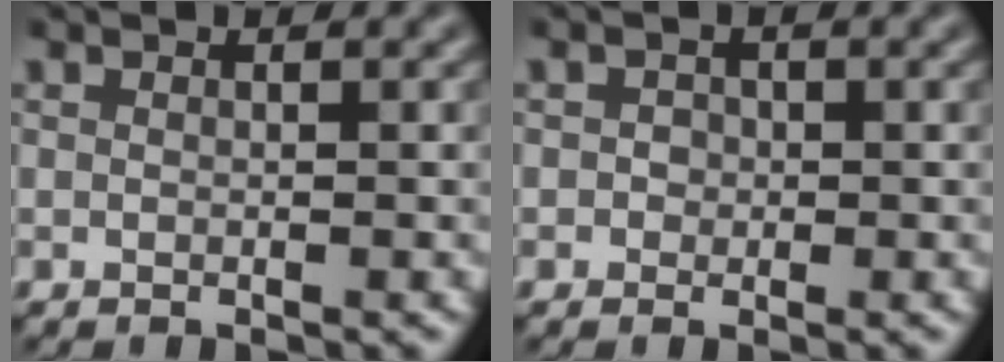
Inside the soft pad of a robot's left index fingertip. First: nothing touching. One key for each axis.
{"total": 1.1, "fx": 0.0, "fy": 1.0, "fz": 0.4, "tx": 0.000, "ty": -0.002, "tz": -0.003}